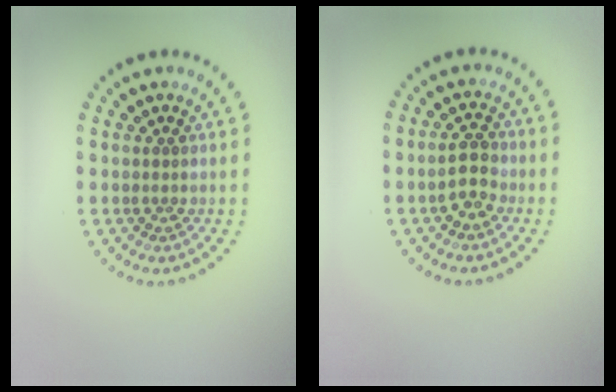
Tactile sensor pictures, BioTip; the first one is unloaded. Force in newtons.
{"total": 2.6, "press": 2.5, "slide": 0.5}